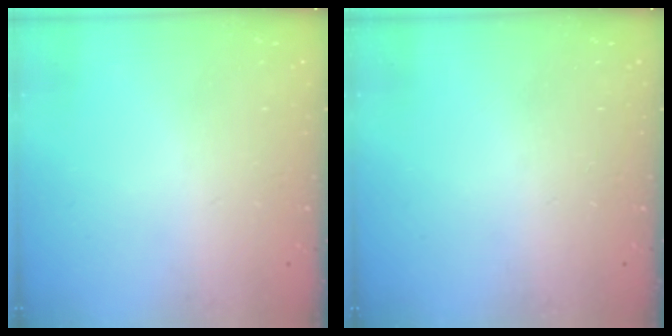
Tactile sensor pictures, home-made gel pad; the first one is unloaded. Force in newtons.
{"total": 0.0}